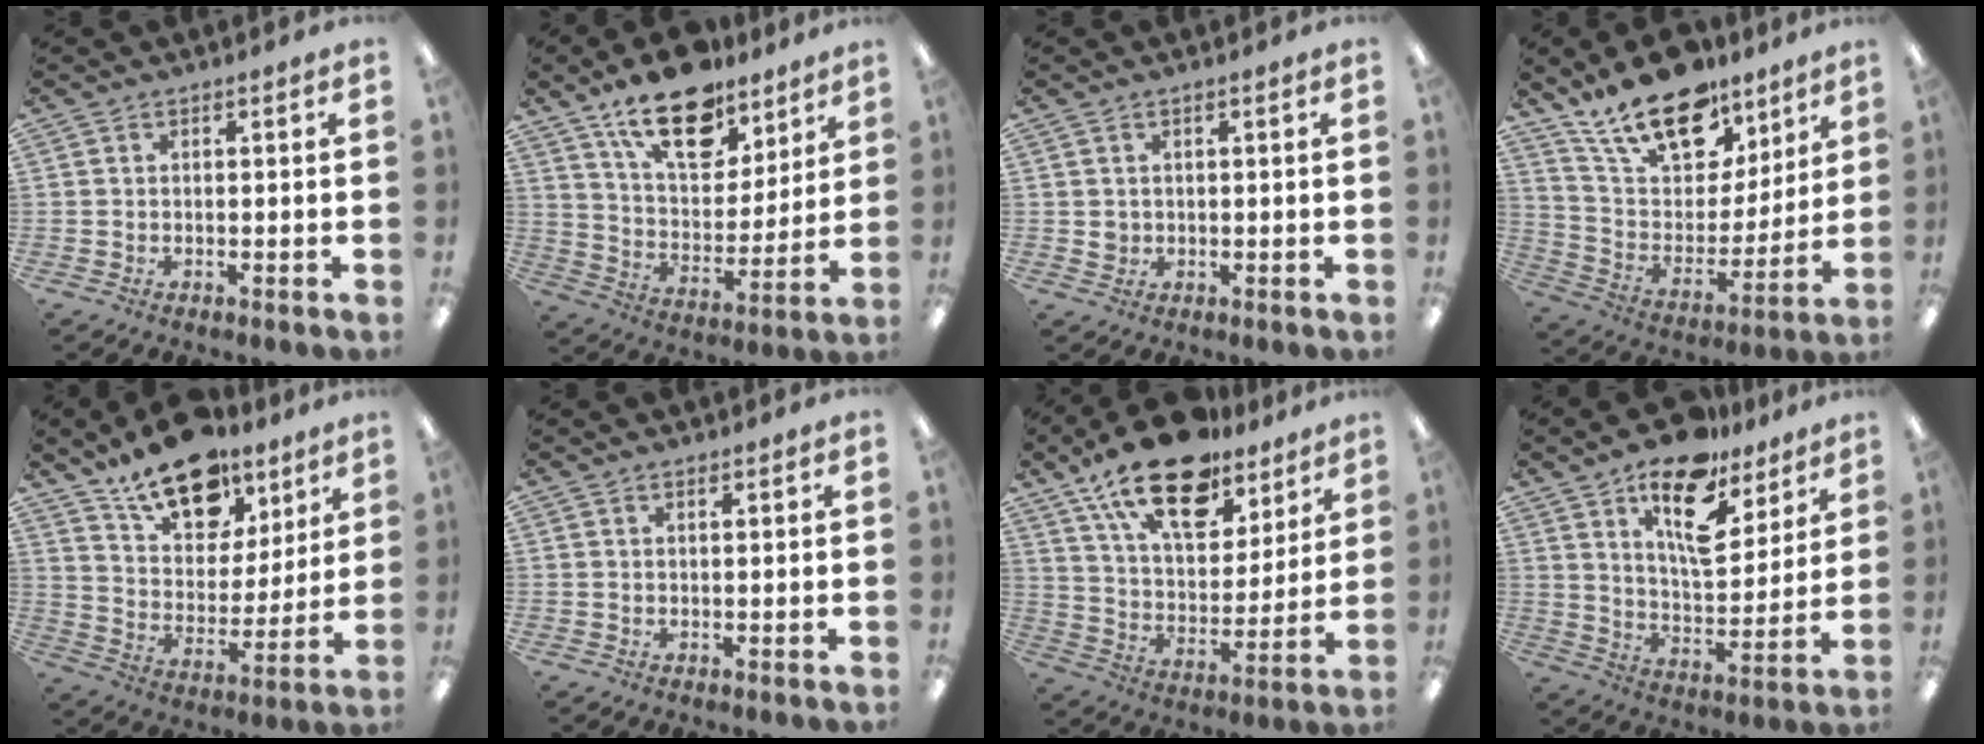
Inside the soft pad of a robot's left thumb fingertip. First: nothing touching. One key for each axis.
{"total": 18.9, "fx": 13.1, "fy": 9.4, "fz": 9.9, "tx": -0.159, "ty": -0.069, "tz": 0.229}
{"total": 1.6, "fx": 0.5, "fy": 1.4, "fz": 0.4, "tx": -0.011, "ty": 0.004, "tz": 0.009}
{"total": 19.6, "fx": 14.3, "fy": 9.8, "fz": 9.0, "tx": -0.172, "ty": -0.084, "tz": 0.259}
{"total": 17.9, "fx": 12.9, "fy": 9.4, "fz": 7.9, "tx": -0.128, "ty": -0.078, "tz": 0.232}
{"total": 0.6, "fx": 0.5, "fy": 0.2, "fz": 0.2, "tx": 0.002, "ty": -0.003, "tz": 0.007}
{"total": 21.4, "fx": 14.7, "fy": 10.1, "fz": 11.9, "tx": -0.197, "ty": -0.081, "tz": 0.257}
{"total": 16.7, "fx": 11.4, "fy": 7.7, "fz": 9.5, "tx": -0.145, "ty": -0.063, "tz": 0.194}